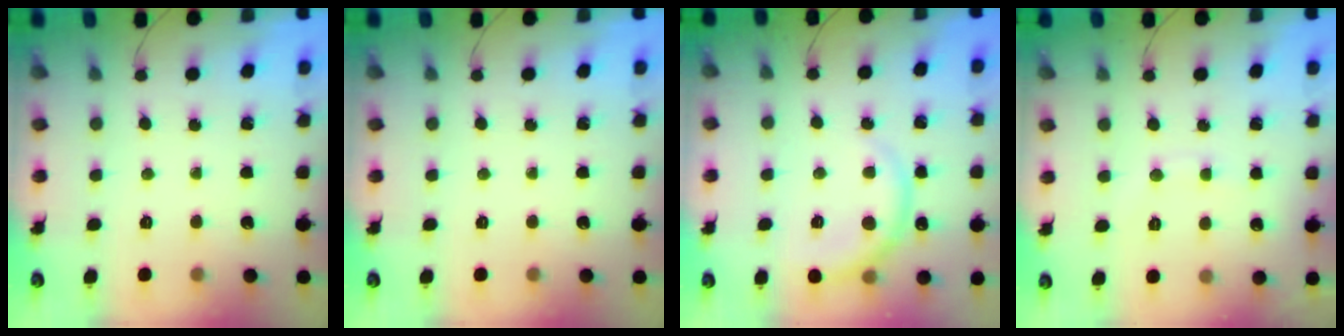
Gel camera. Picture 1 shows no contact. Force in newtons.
{"total": 0.0}
{"total": 7.0, "press": 7.0, "slide": 0.6}
{"total": 7.4, "press": 7.2, "slide": 1.5}